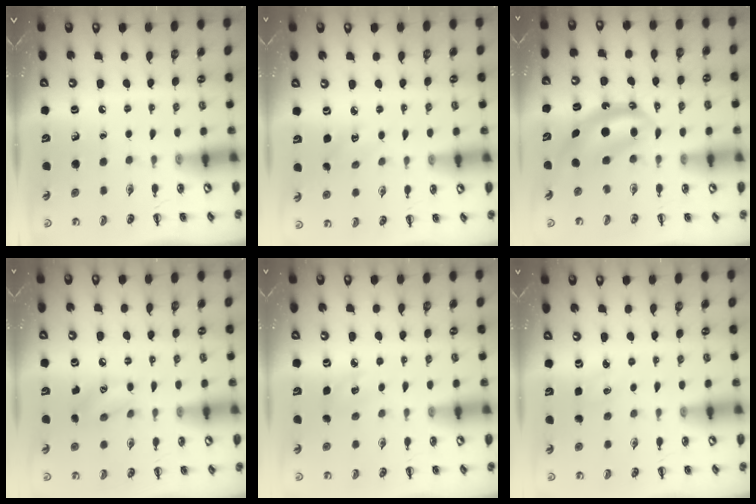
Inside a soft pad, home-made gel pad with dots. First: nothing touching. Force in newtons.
{"total": 2.1, "press": 2.0, "slide": 0.6}
{"total": 6.7, "press": 6.6, "slide": 1.2}
{"total": 7.7, "press": 7.6, "slide": 0.7}
{"total": 4.0, "press": 3.8, "slide": 1.2}
{"total": 1.8, "press": 1.7, "slide": 0.5}